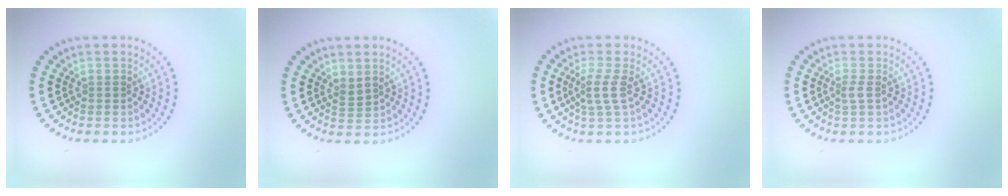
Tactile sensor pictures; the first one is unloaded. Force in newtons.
{"total": 1.1, "press": 0.9, "slide": 0.6}
{"total": 2.2, "press": 1.7, "slide": 1.4}
{"total": 0.9, "press": 0.7, "slide": 0.7}